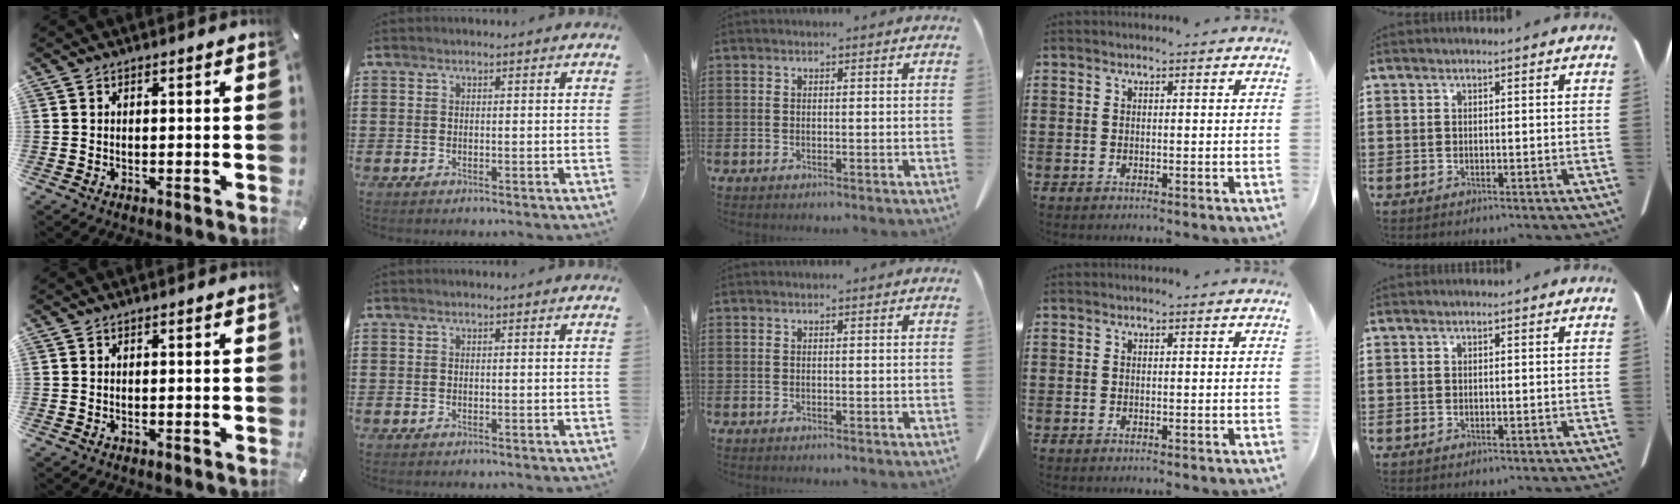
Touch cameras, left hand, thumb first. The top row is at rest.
{}